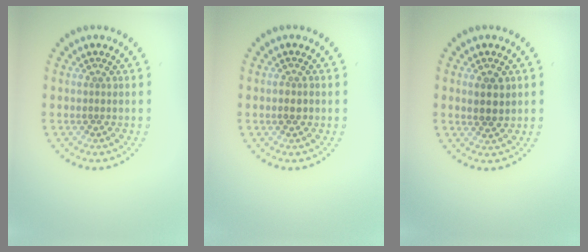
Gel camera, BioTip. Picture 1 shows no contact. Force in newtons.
{"total": 1.2, "press": 1.1, "slide": 0.4}
{"total": 2.3, "press": 2.2, "slide": 0.6}